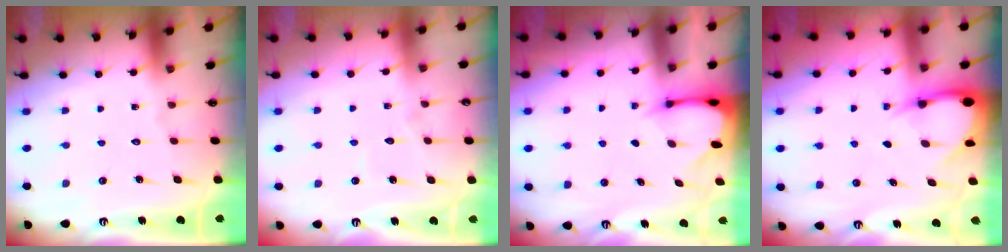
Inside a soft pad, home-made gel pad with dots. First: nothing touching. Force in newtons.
{"total": 4.8, "press": 4.8, "slide": 0.3}
{"total": 2.4, "press": 2.4, "slide": 0.3}
{"total": 3.7, "press": 3.7, "slide": 0.5}